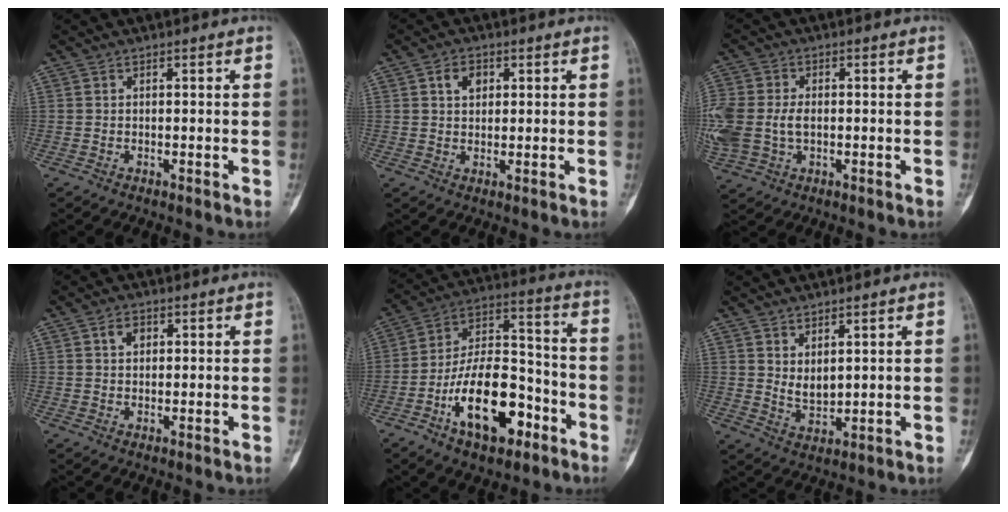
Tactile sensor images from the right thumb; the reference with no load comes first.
{"total": 3.8, "force": [1.4, 2.8, 2.3], "torque": [-0.026, -0.001, 0.023]}
{"total": 15.3, "force": [-0.8, 11.3, 10.3], "torque": [-0.288, 0.009, -0.002]}
{"total": 2.7, "force": [1.0, 1.9, 1.6], "torque": [-0.018, 0.000, 0.016]}
{"total": 18.5, "force": [-8.2, 9.4, 13.6], "torque": [-0.209, 0.068, -0.140]}
{"total": 4.0, "force": [1.8, 2.0, 3.0], "torque": [-0.047, -0.025, 0.043]}